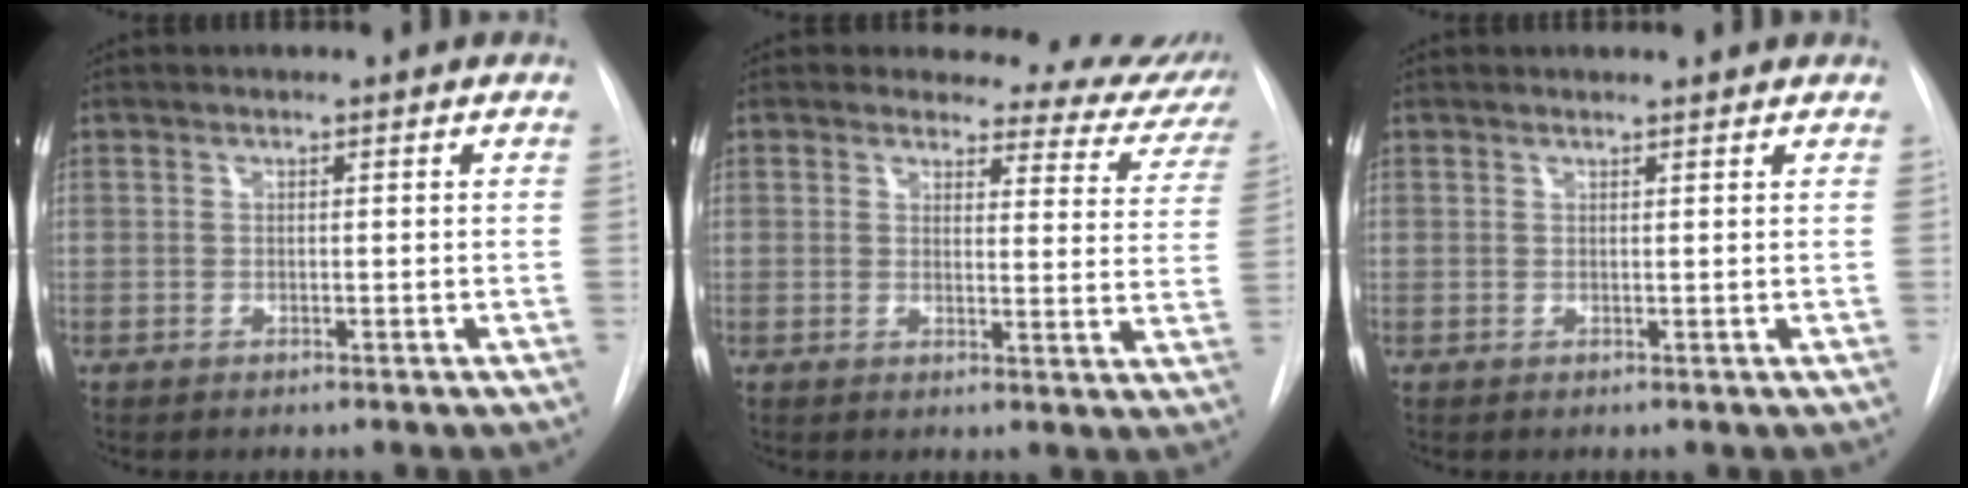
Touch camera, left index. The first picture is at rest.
{"total": 13.0, "force": [12.1, 4.3, 1.9], "torque": [0.022, -0.070, 0.097]}
{"total": 1.7, "force": [1.7, 0.0, 0.3], "torque": [-0.008, 0.004, 0.016]}